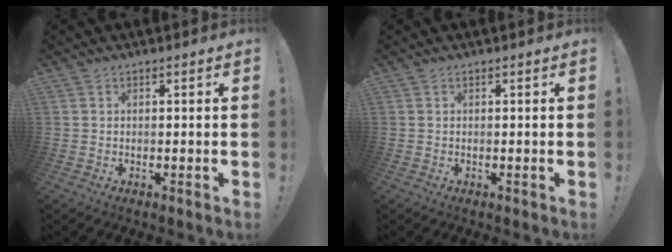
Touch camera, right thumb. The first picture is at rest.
{"total": 0.0}